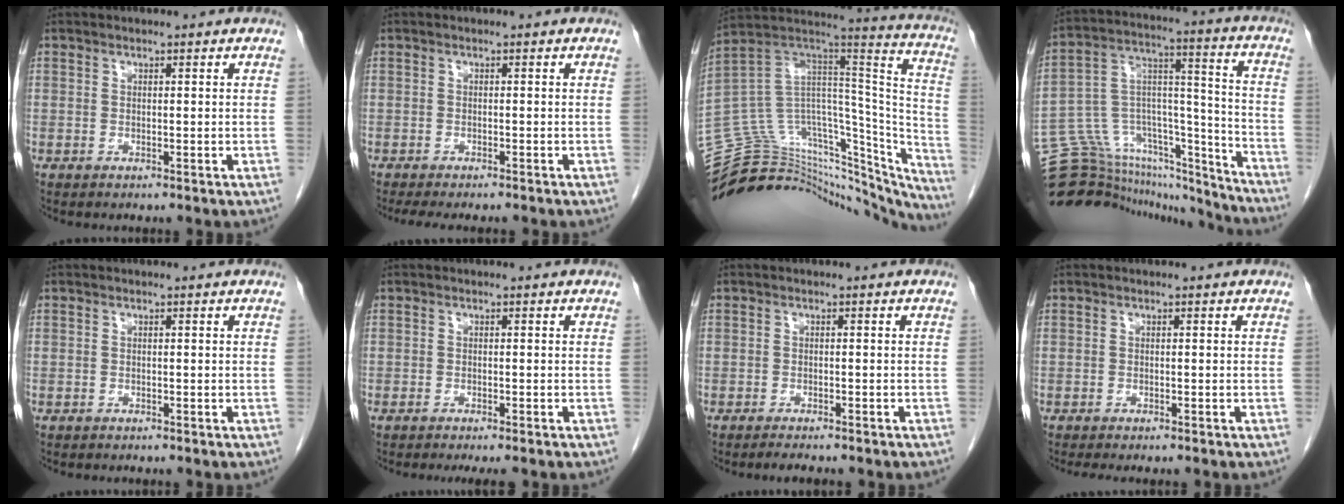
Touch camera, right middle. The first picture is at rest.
{"total": 6.9, "force": [-5.9, 1.3, 3.3], "torque": [-0.042, -0.010, -0.084]}
{"total": 38.8, "force": [-34.9, 12.0, 12.2], "torque": [-0.169, 0.040, -0.461]}
{"total": 23.0, "force": [-21.4, 6.5, 5.5], "torque": [-0.115, 0.070, -0.330]}
{"total": 1.2, "force": [-1.1, 0.4, 0.4], "torque": [-0.012, -0.002, -0.012]}
{"total": 5.7, "force": [-4.9, 0.9, 2.7], "torque": [-0.024, -0.006, -0.064]}
{"total": 3.7, "force": [-3.2, 0.4, 1.8], "torque": [-0.026, -0.005, -0.040]}
{"total": 5.4, "force": [-4.7, 1.0, 2.5], "torque": [-0.029, -0.009, -0.064]}